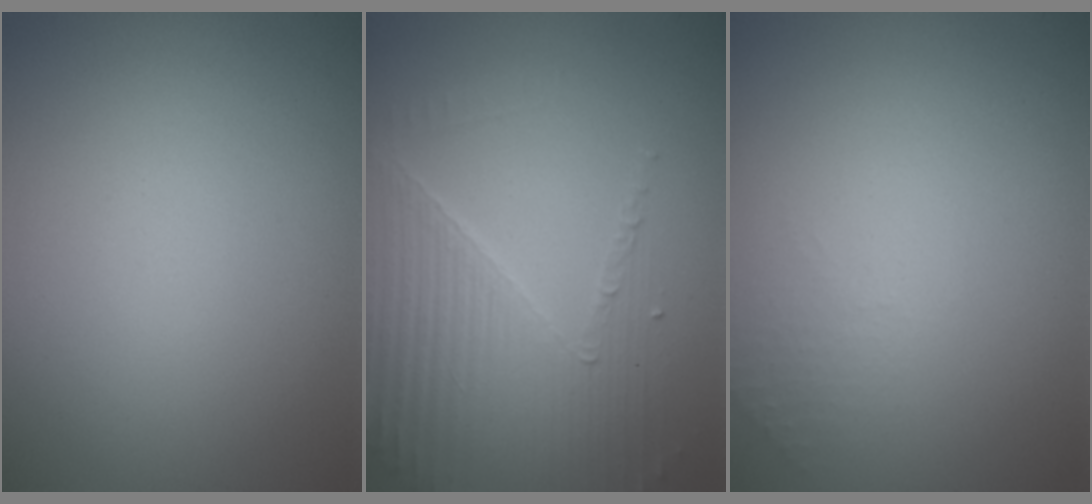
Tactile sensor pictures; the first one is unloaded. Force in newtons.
{"total": 4.1, "press": 3.7, "slide": 1.8}
{"total": 0.5, "press": 0.4, "slide": 0.4}